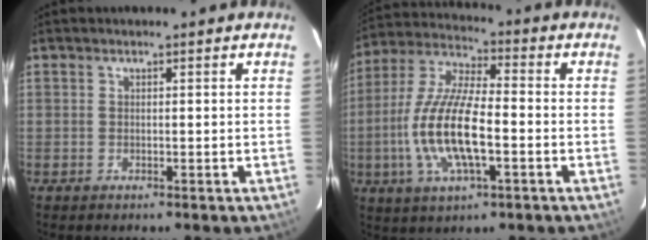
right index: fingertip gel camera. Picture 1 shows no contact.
{"total": 15.4, "force": [-3.6, 5.0, 14.1], "torque": [-0.293, -0.005, -0.070]}